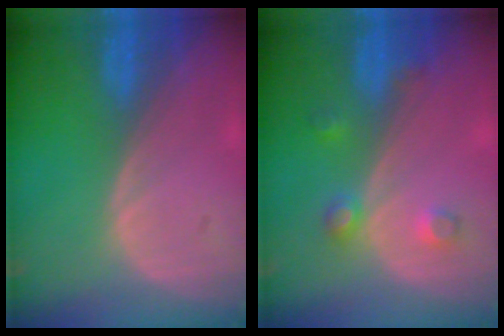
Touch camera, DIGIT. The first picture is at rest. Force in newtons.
{"total": 3.6, "press": 3.3, "slide": 1.3}